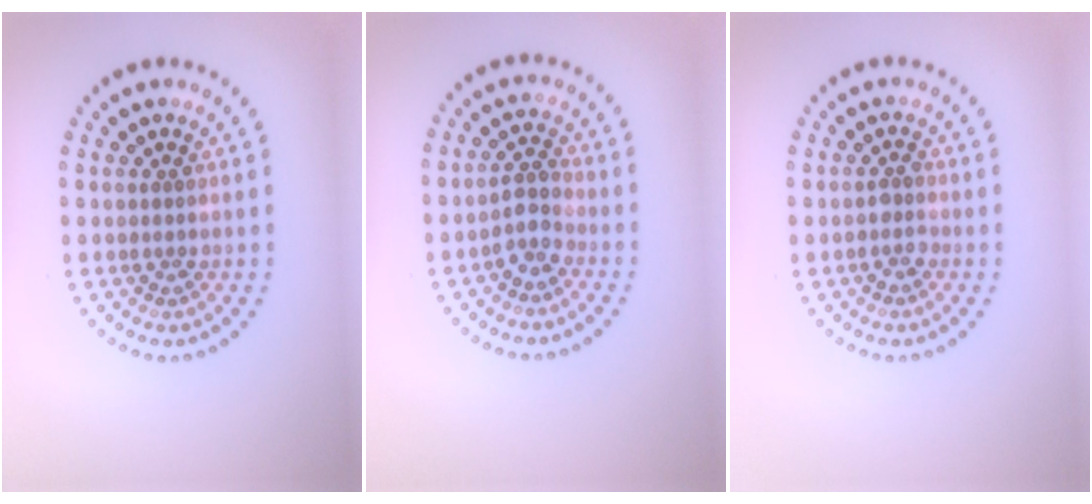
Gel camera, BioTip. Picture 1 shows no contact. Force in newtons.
{"total": 2.0, "press": 1.6, "slide": 1.1}
{"total": 1.3, "press": 1.1, "slide": 0.6}